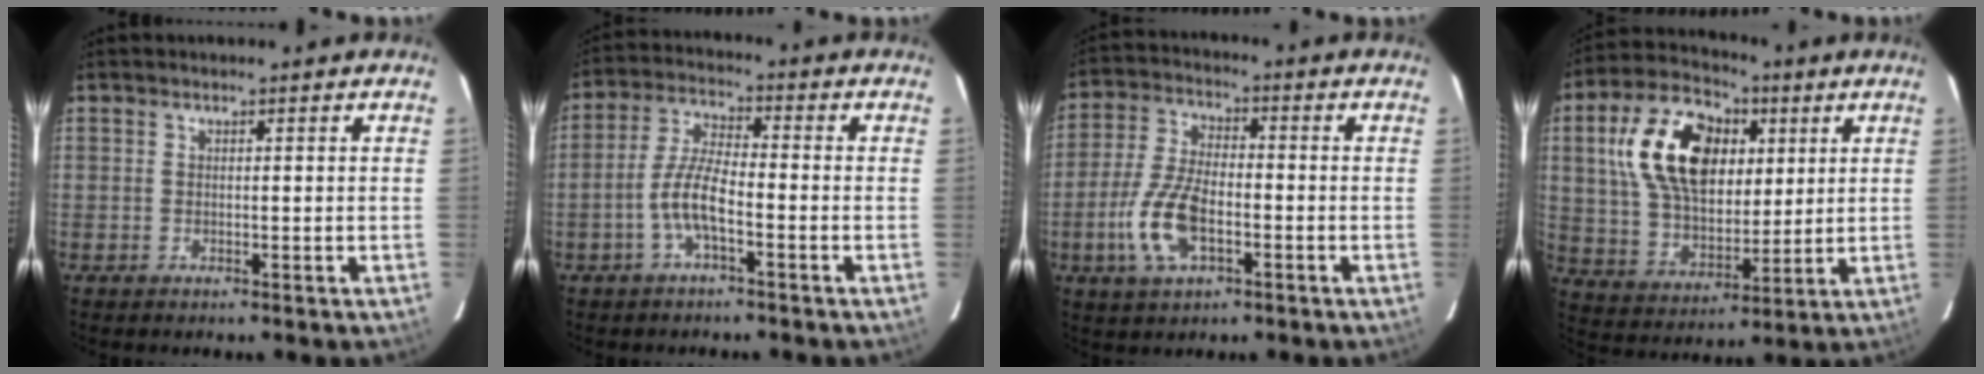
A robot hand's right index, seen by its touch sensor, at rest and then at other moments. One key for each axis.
{"total": 6.5, "fx": -2.9, "fy": 1.5, "fz": 5.7, "tx": -0.122, "ty": 0.010, "tz": -0.057}
{"total": 11.1, "fx": -3.8, "fy": 5.1, "fz": 9.0, "tx": -0.198, "ty": 0.000, "tz": -0.070}
{"total": 20.2, "fx": 5.8, "fy": 12.9, "fz": 14.4, "tx": -0.292, "ty": 0.034, "tz": 0.113}